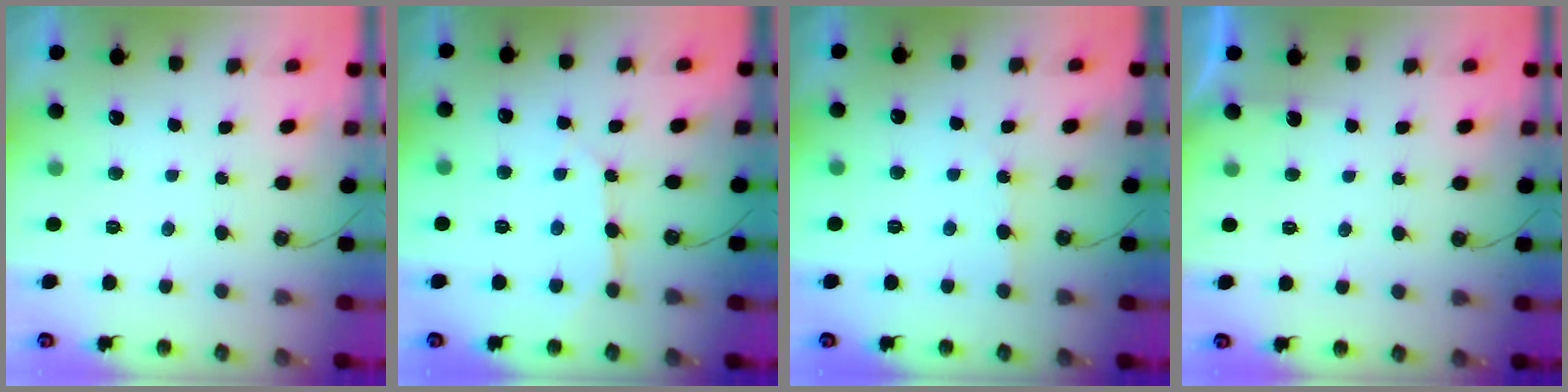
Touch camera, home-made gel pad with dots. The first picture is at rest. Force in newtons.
{"total": 4.7, "press": 4.7, "slide": 0.4}
{"total": 3.9, "press": 3.9, "slide": 0.7}
{"total": 1.5, "press": 1.4, "slide": 0.3}